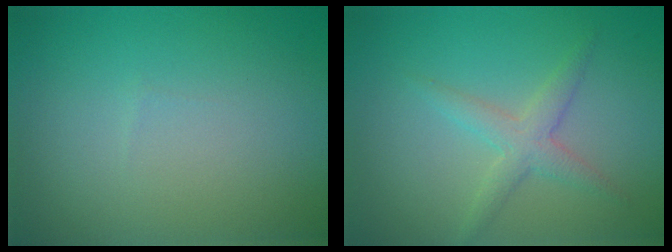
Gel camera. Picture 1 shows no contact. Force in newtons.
{"total": 2.4, "press": 2.4, "slide": 0.1}